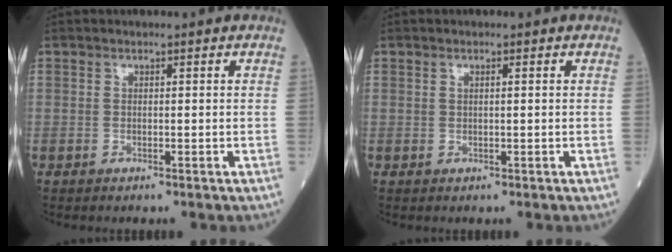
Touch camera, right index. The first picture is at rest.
{"total": 0.6, "force": [0.2, 0.0, 0.5], "torque": [-0.014, 0.000, 0.005]}